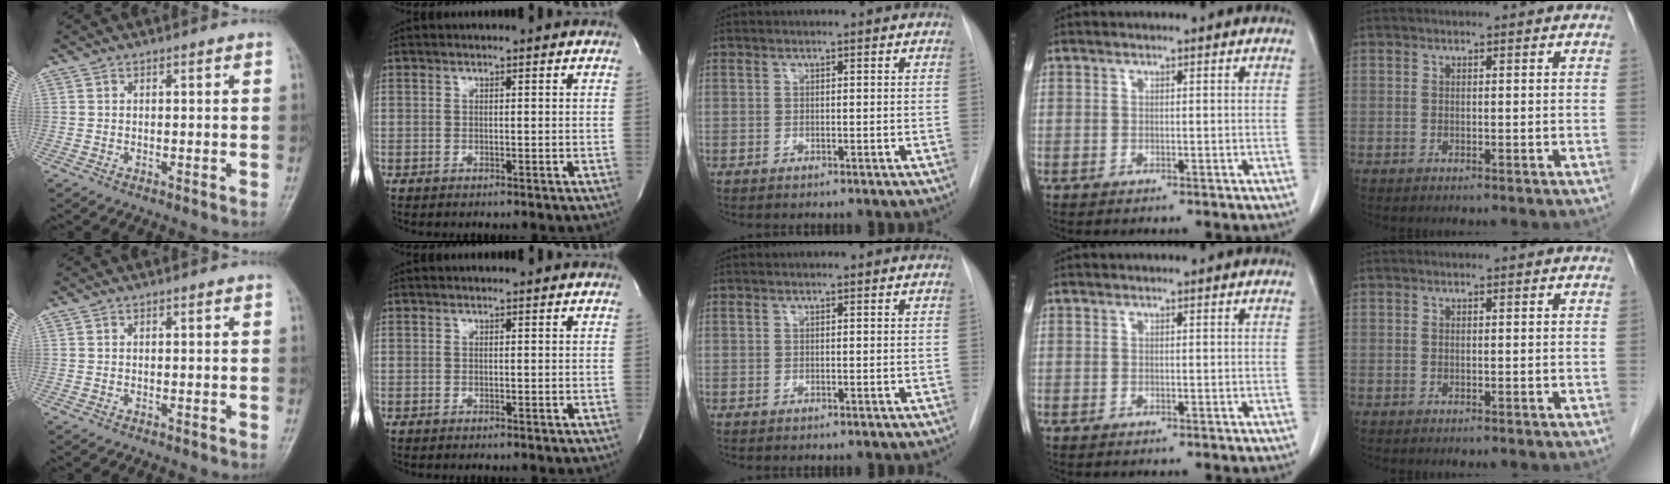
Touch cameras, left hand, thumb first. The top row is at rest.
{}